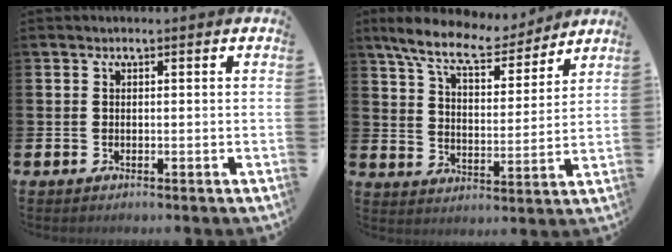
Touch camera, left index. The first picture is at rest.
{"total": 9.7, "force": [8.7, 2.2, 3.6], "torque": [-0.092, -0.052, 0.150]}